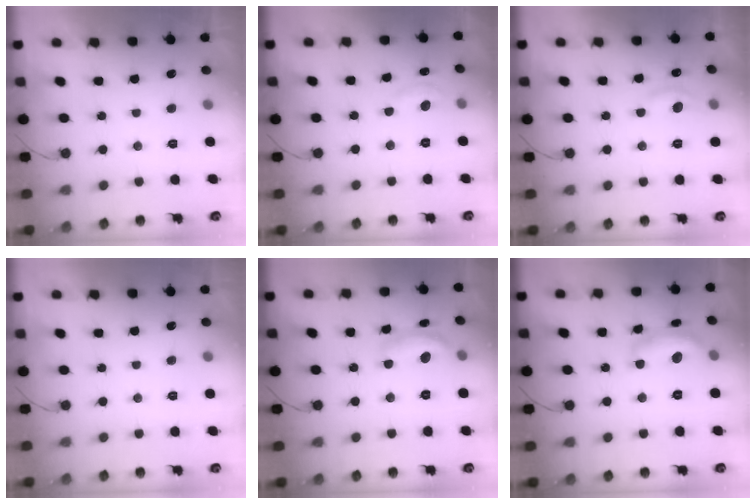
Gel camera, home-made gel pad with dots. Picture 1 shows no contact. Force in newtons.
{"total": 4.9, "press": 4.9, "slide": 0.6}
{"total": 6.1, "press": 6.1, "slide": 0.6}
{"total": 0.0}
{"total": 11.2, "press": 11.2, "slide": 0.8}
{"total": 11.6, "press": 11.6, "slide": 0.6}